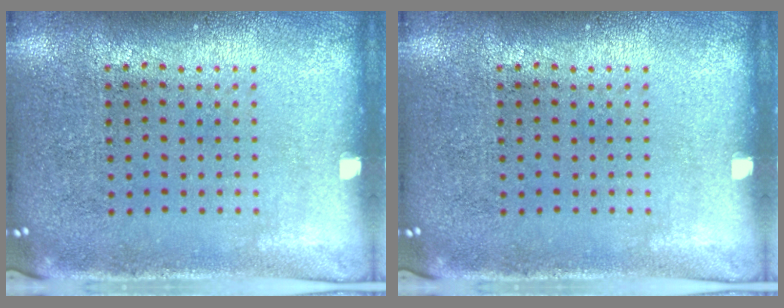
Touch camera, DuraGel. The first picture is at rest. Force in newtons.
{"total": 0.0}